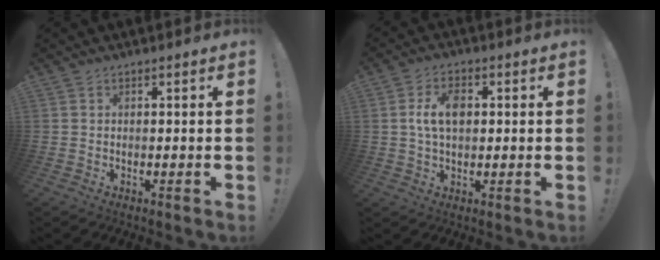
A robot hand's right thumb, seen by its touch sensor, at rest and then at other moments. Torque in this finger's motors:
{"motor_torque": [0.88, 1.07, 0.65, -0.01, 0.07]}